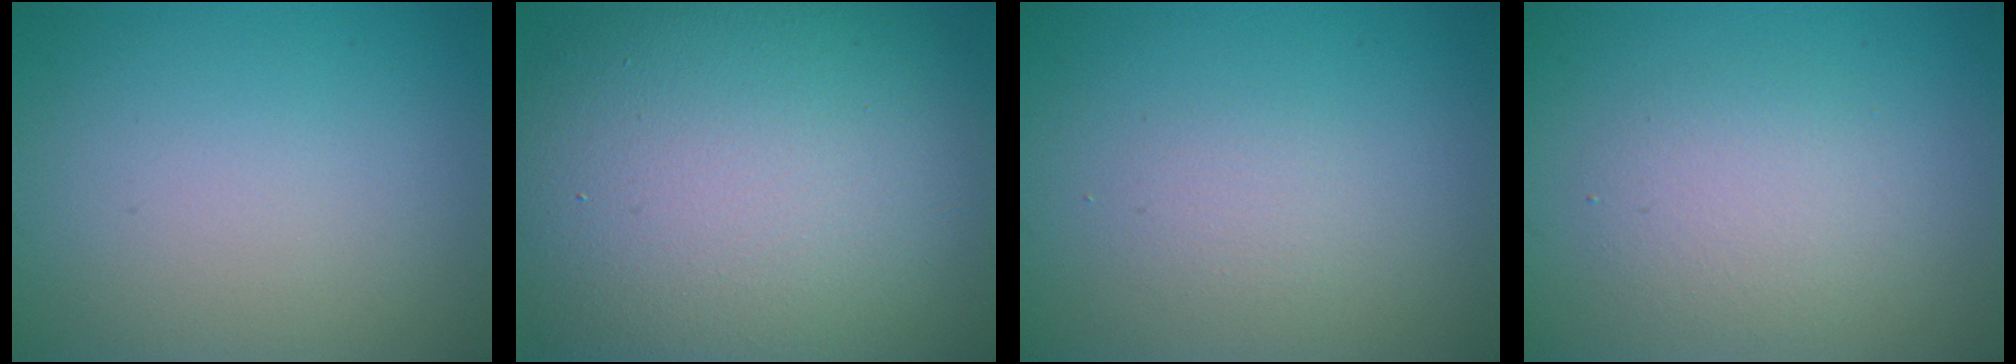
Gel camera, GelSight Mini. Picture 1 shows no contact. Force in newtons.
{"total": 17.1, "press": 17.1, "slide": 0.8}
{"total": 1.3, "press": 1.3, "slide": 0.1}
{"total": 2.9, "press": 2.9, "slide": 0.3}